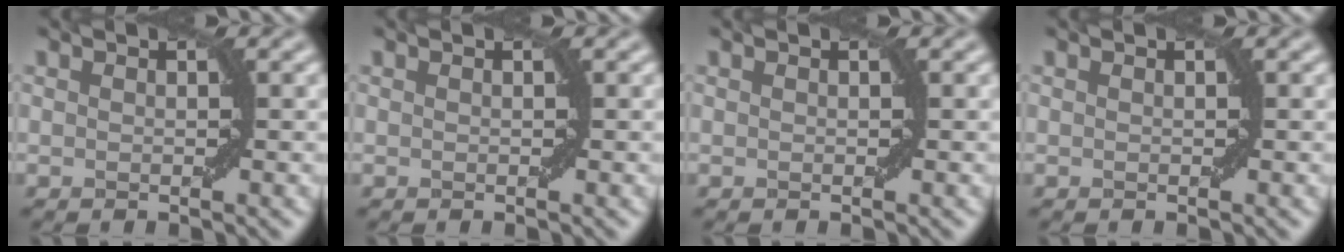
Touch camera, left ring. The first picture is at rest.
{"total": 0.0}
{"total": 0.0}
{"total": 0.0}